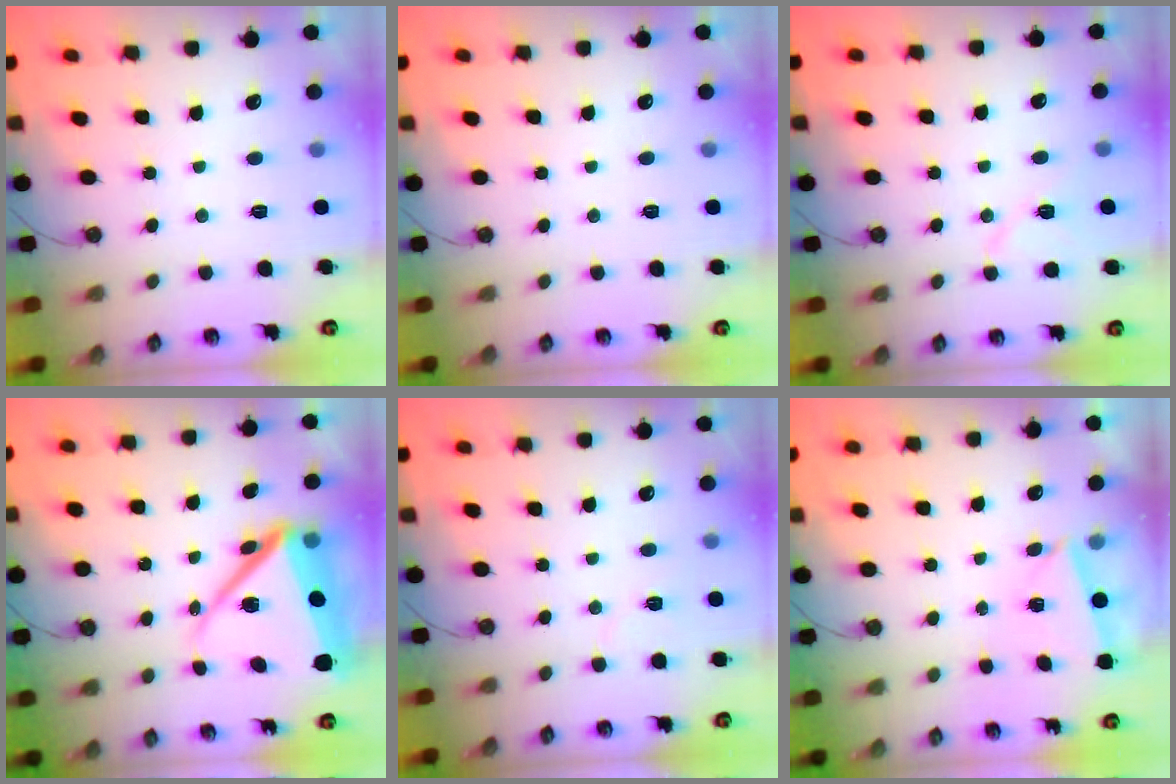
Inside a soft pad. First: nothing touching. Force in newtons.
{"total": 2.1, "press": 1.5, "slide": 1.5}
{"total": 8.8, "press": 8.7, "slide": 1.3}
{"total": 16.9, "press": 16.8, "slide": 1.7}
{"total": 4.7, "press": 4.3, "slide": 2.0}
{"total": 3.0, "press": 2.4, "slide": 1.7}